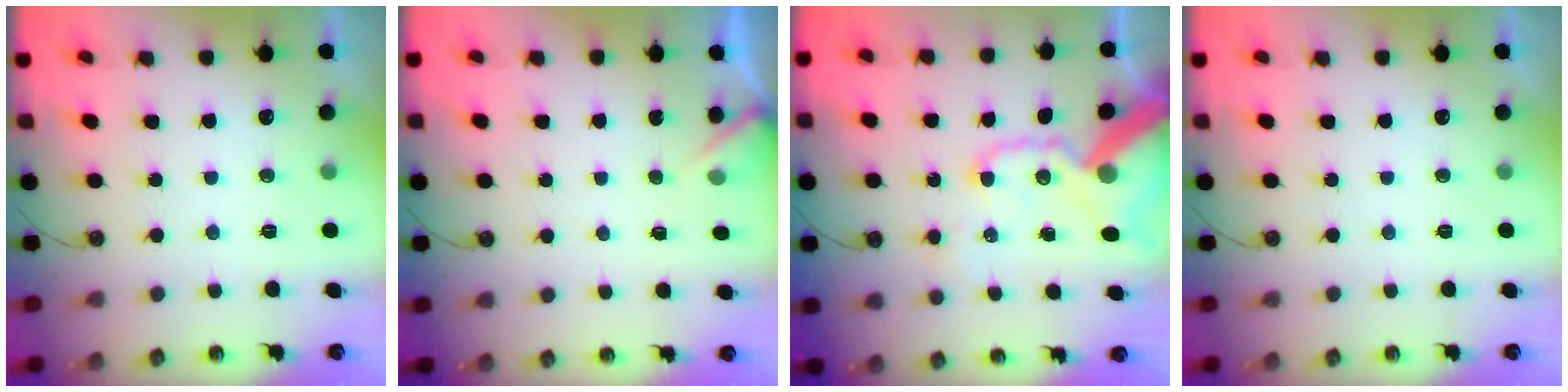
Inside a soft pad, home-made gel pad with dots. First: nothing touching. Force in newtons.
{"total": 2.9, "press": 2.9, "slide": 0.3}
{"total": 21.5, "press": 21.4, "slide": 2.9}
{"total": 0.0}